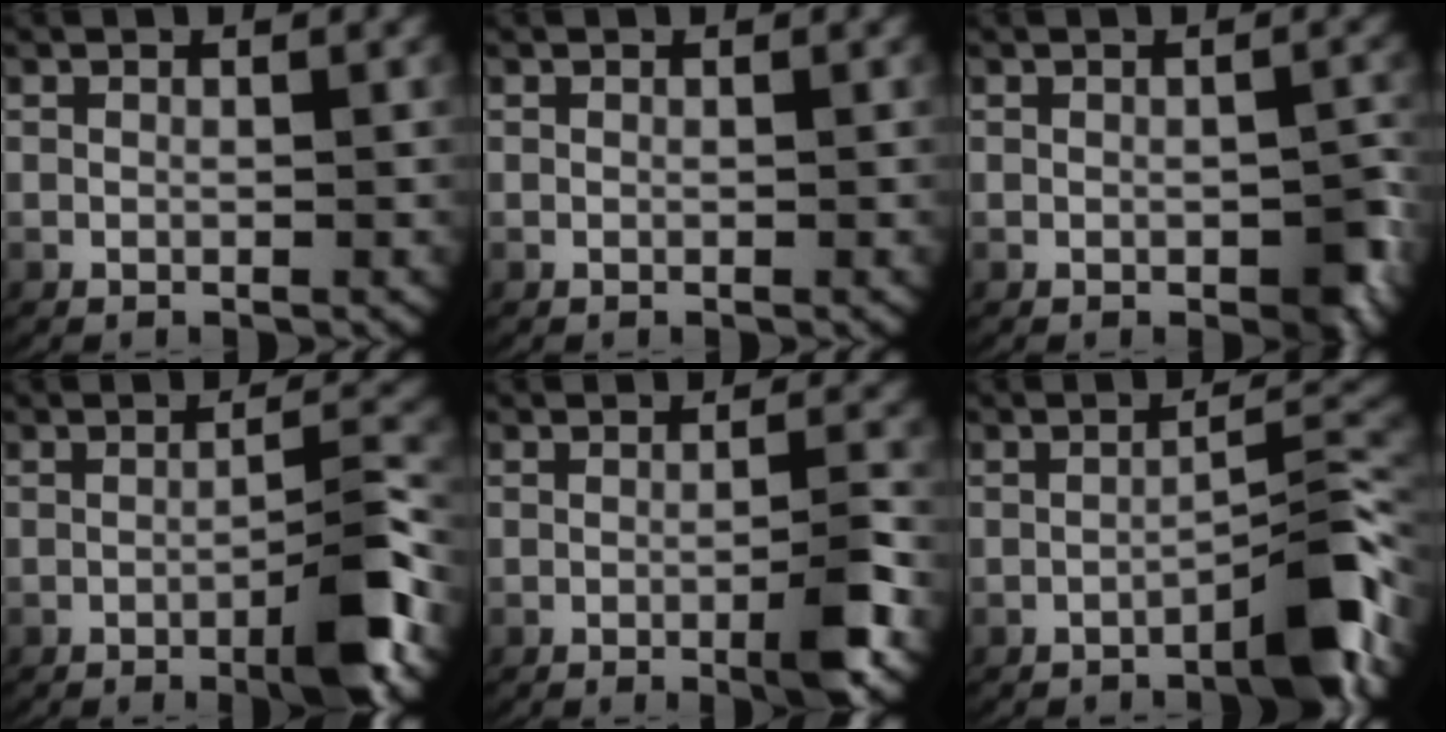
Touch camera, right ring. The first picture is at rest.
{"total": 0.0}
{"total": 2.0, "force": [-0.9, 1.0, 1.5], "torque": [-0.027, -0.006, -0.011]}
{"total": 5.0, "force": [-2.0, 1.1, 4.5], "torque": [-0.060, 0.007, -0.036]}
{"total": 3.6, "force": [-1.1, 0.6, 3.3], "torque": [-0.046, 0.001, -0.021]}
{"total": 4.8, "force": [-2.6, 1.2, 3.8], "torque": [-0.047, 0.006, -0.043]}